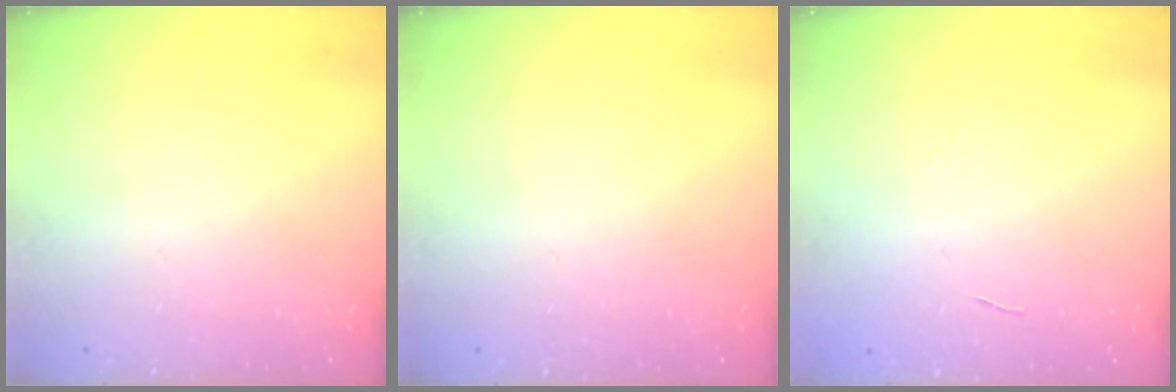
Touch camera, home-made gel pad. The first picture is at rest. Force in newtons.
{"total": 0.0}
{"total": 3.1, "press": 3.1, "slide": 0.2}